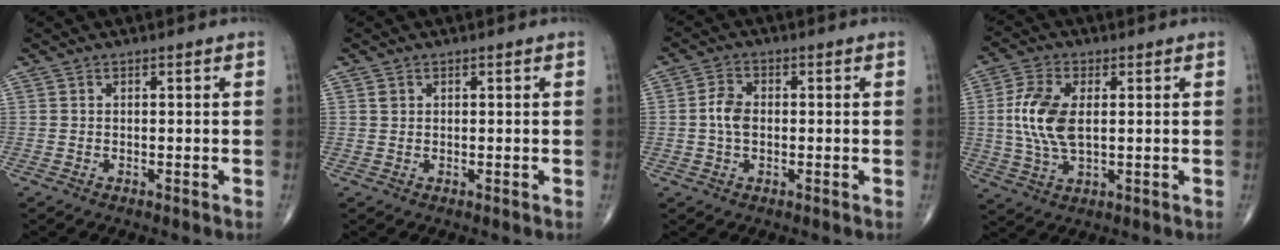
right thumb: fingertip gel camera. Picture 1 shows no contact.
{"total": 0.9, "force": [0.4, 0.7, 0.3], "torque": [-0.002, 0.000, 0.008]}
{"total": 4.4, "force": [-0.1, 2.9, 3.3], "torque": [-0.066, 0.008, -0.007]}
{"total": 10.4, "force": [1.1, 5.4, 8.8], "torque": [-0.193, -0.001, 0.024]}